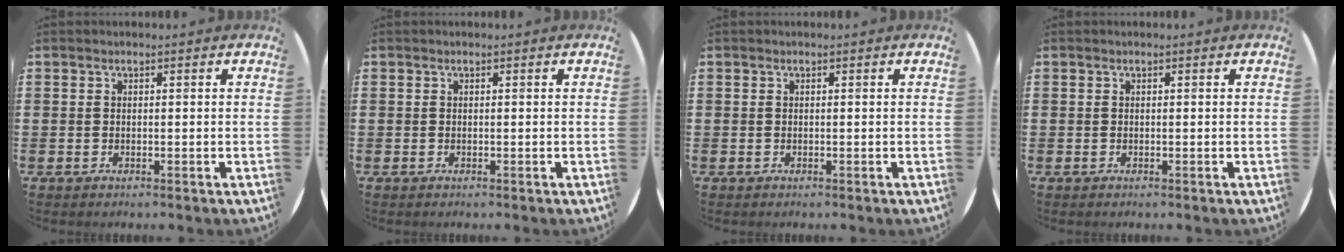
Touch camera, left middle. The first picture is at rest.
{"total": 0.0}
{"total": 0.0}
{"total": 0.0}